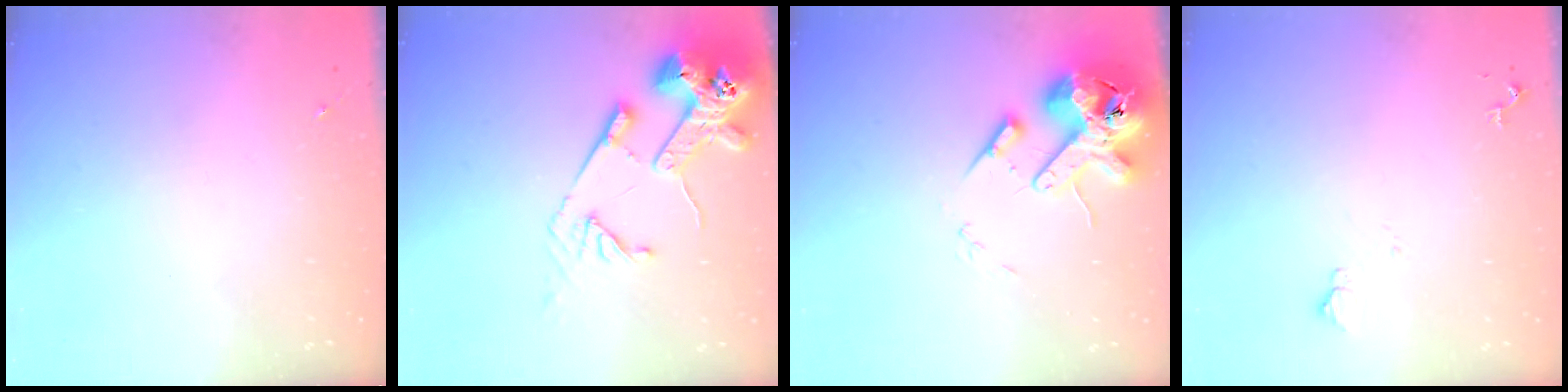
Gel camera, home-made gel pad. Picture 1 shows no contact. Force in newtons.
{"total": 16.6, "press": 16.5, "slide": 2.0}
{"total": 15.8, "press": 15.5, "slide": 2.8}
{"total": 5.1, "press": 5.1, "slide": 0.7}